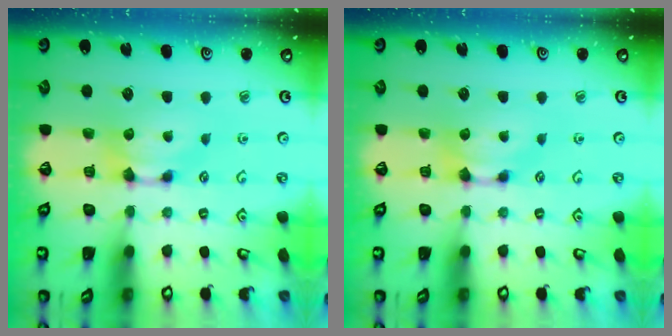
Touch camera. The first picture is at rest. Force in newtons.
{"total": 0.0}